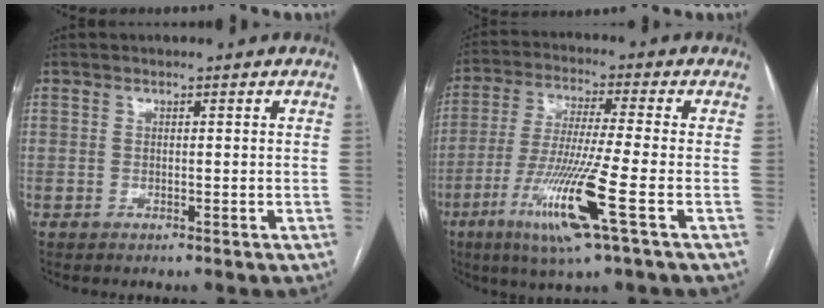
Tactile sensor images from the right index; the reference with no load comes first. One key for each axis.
{"total": 12.9, "fx": -5.2, "fy": -0.8, "fz": 11.8, "tx": -0.241, "ty": -0.026, "tz": -0.099}